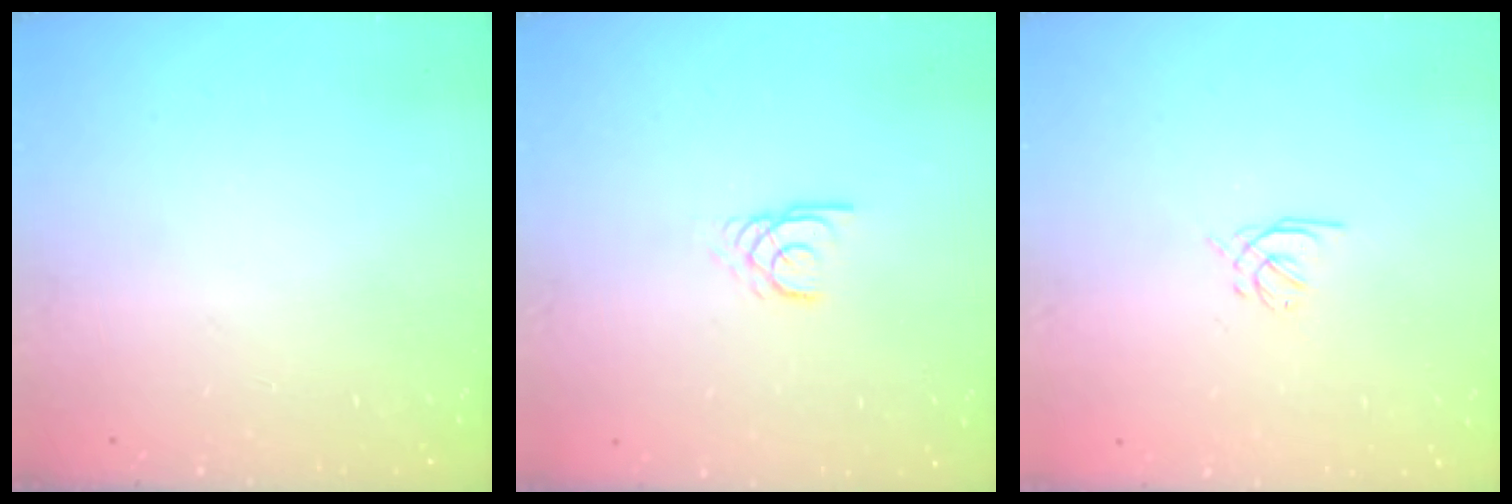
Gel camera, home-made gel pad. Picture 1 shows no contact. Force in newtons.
{"total": 2.1, "press": 2.1, "slide": 0.0}
{"total": 1.4, "press": 1.3, "slide": 0.5}